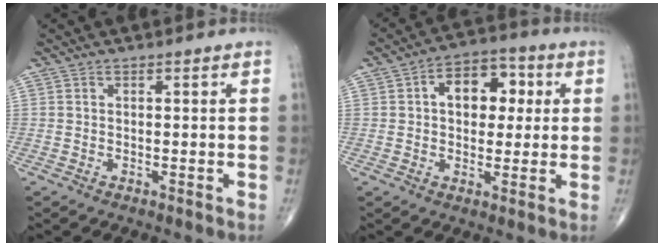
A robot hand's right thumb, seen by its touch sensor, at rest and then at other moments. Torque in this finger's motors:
{"motor_torque": [-0.15, 0.32, 0.05, 0.00, 0.06]}